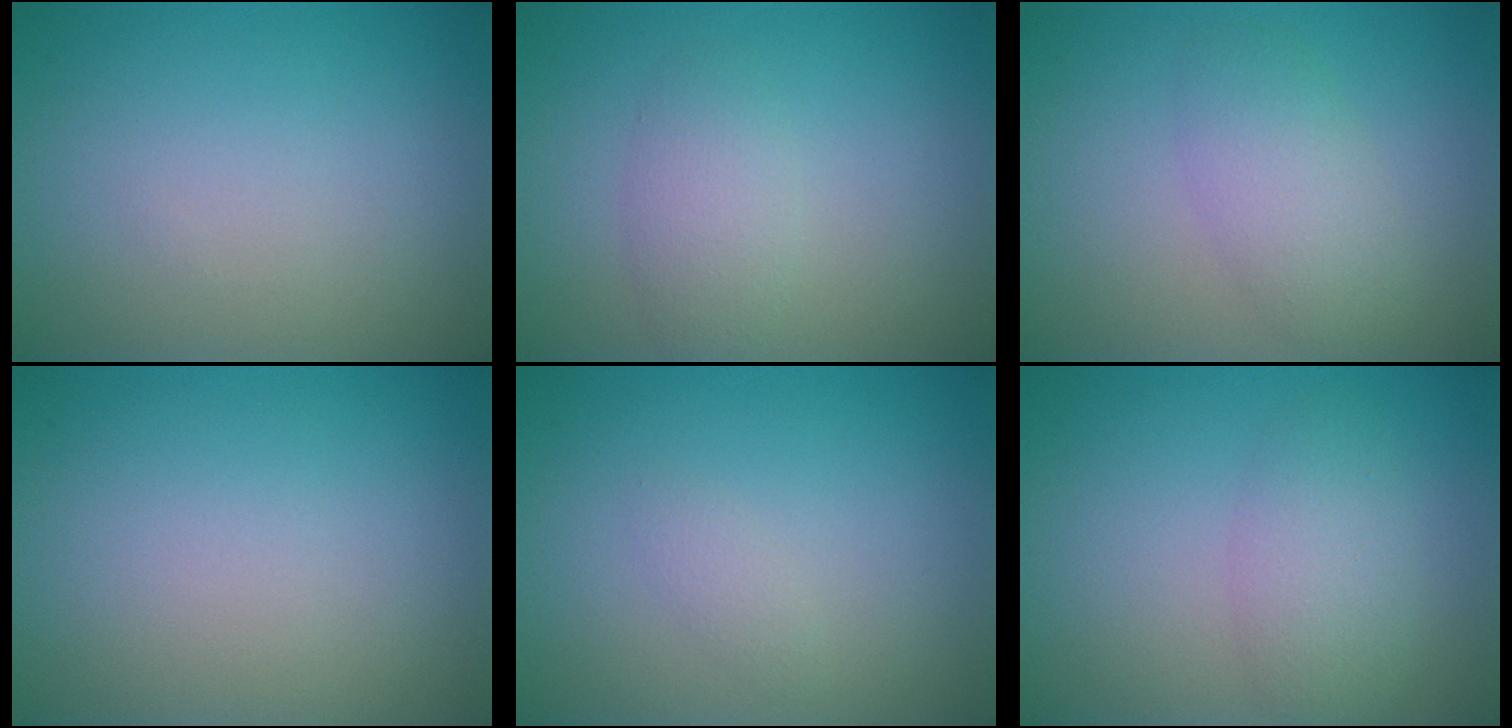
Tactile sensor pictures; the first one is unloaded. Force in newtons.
{"total": 2.3, "press": 2.3, "slide": 0.1}
{"total": 3.2, "press": 3.2, "slide": 0.0}
{"total": 0.0}
{"total": 0.8, "press": 0.8, "slide": 0.1}
{"total": 2.9, "press": 2.9, "slide": 0.2}